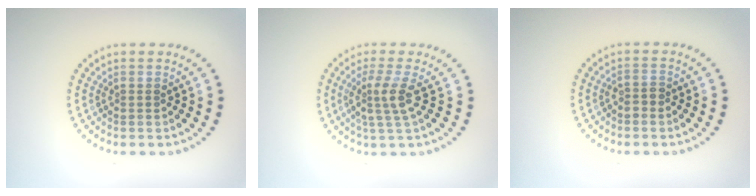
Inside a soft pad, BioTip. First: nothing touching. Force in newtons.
{"total": 2.7, "press": 2.0, "slide": 1.8}
{"total": 1.1, "press": 1.0, "slide": 0.4}